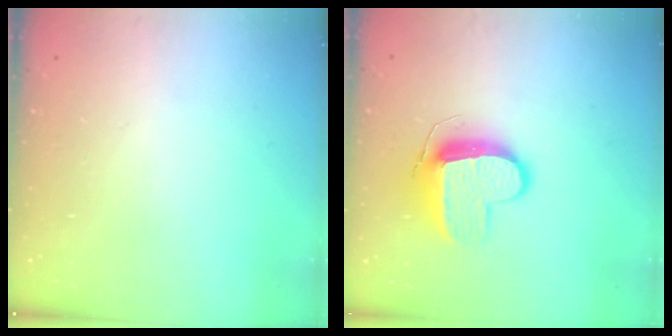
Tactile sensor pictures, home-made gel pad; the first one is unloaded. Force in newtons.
{"total": 9.4, "press": 9.3, "slide": 1.3}